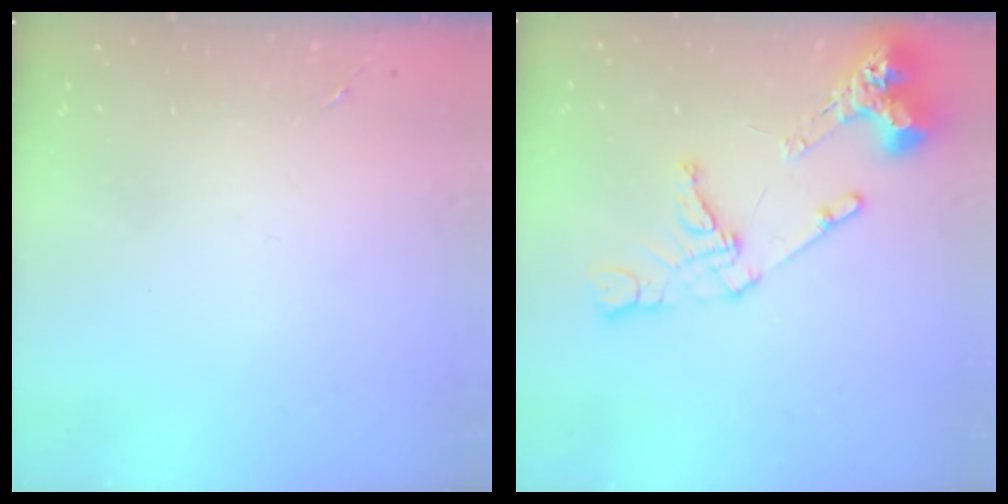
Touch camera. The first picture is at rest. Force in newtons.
{"total": 15.7, "press": 15.5, "slide": 1.9}